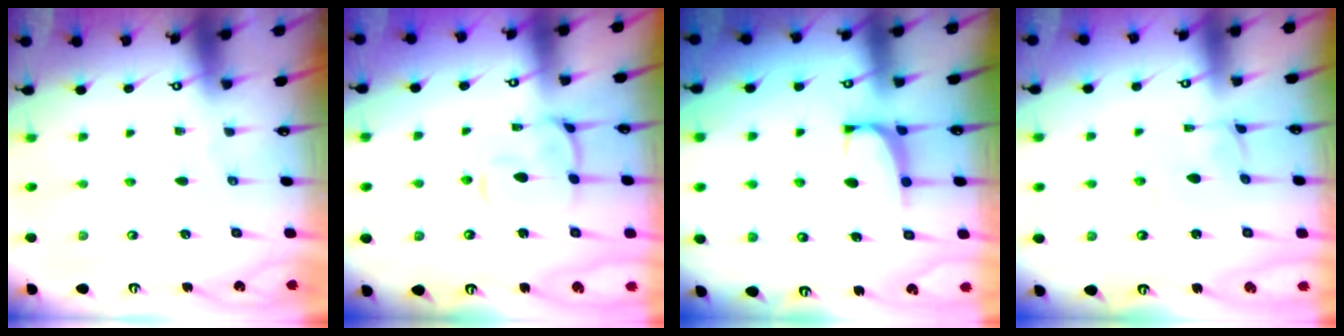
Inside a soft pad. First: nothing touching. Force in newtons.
{"total": 4.4, "press": 4.2, "slide": 1.3}
{"total": 1.0, "press": 0.6, "slide": 0.7}
{"total": 2.1, "press": 2.1, "slide": 0.1}